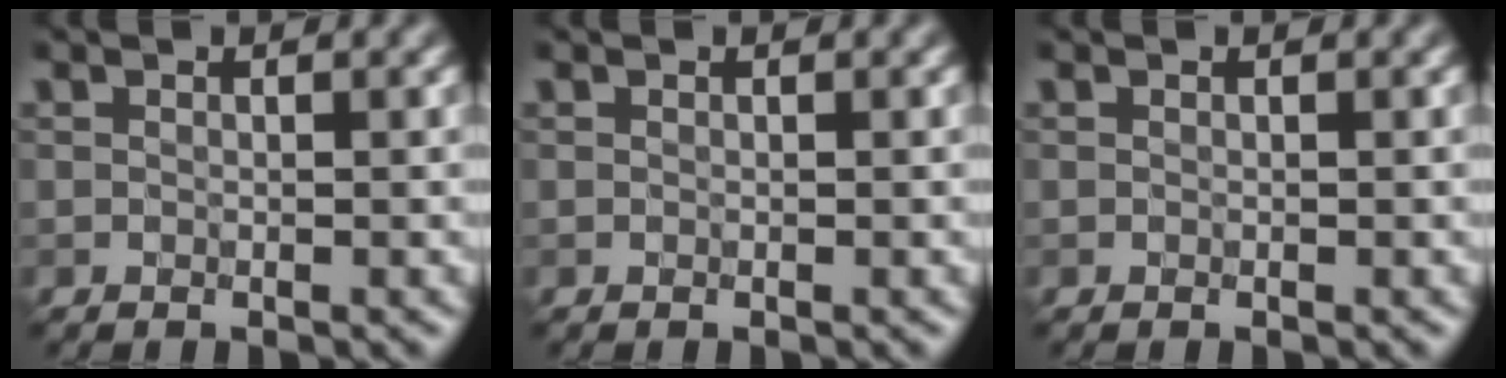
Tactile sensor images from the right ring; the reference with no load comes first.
{"total": 0.0}
{"total": 0.0}